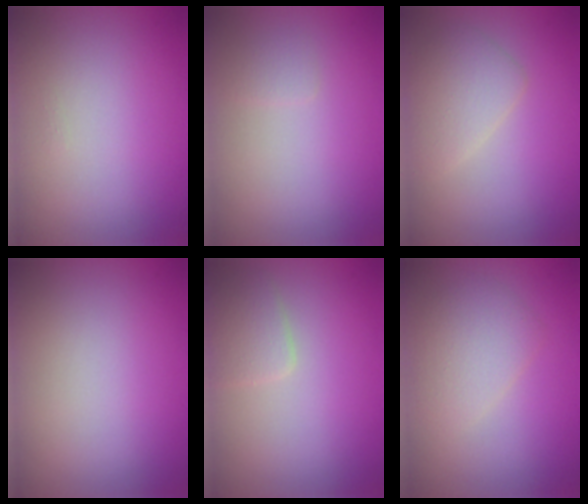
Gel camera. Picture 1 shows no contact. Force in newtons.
{"total": 0.7, "press": 0.7, "slide": 0.0}
{"total": 2.8, "press": 2.8, "slide": 0.2}
{"total": 0.0}
{"total": 2.1, "press": 2.1, "slide": 0.1}
{"total": 2.8, "press": 2.8, "slide": 0.2}